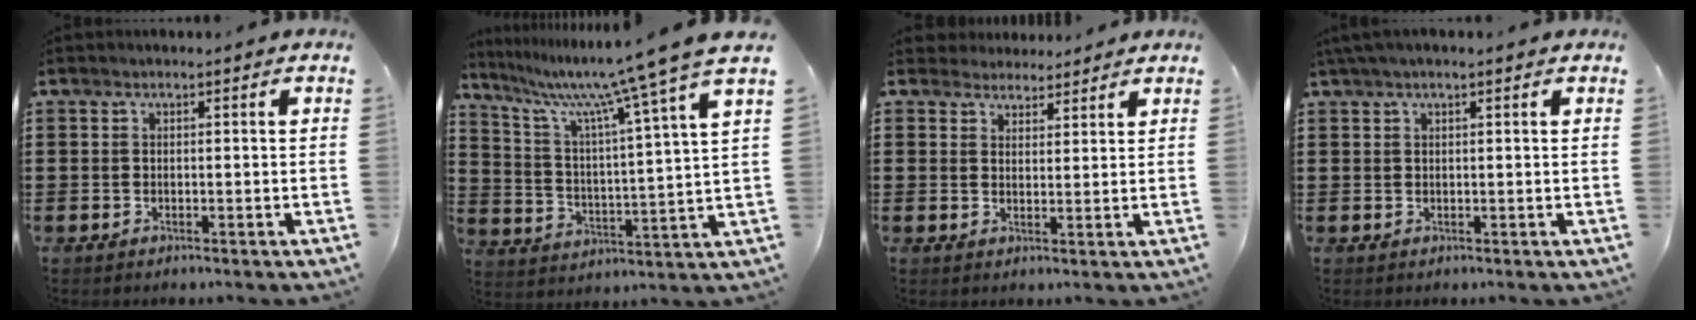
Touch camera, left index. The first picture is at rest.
{"total": 10.2, "force": [8.7, -1.6, 5.0], "torque": [-0.126, -0.066, 0.133]}
{"total": 3.3, "force": [2.8, 1.6, -0.5], "torque": [-0.005, 0.002, 0.054]}
{"total": 1.6, "force": [1.0, 0.1, 1.2], "torque": [-0.025, 0.001, 0.019]}